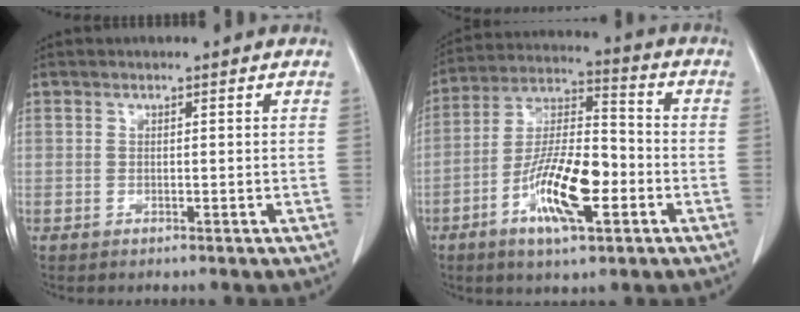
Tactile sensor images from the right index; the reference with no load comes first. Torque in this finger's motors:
{"motor_torque": [1.37, -0.76, 0.40, 0.21]}